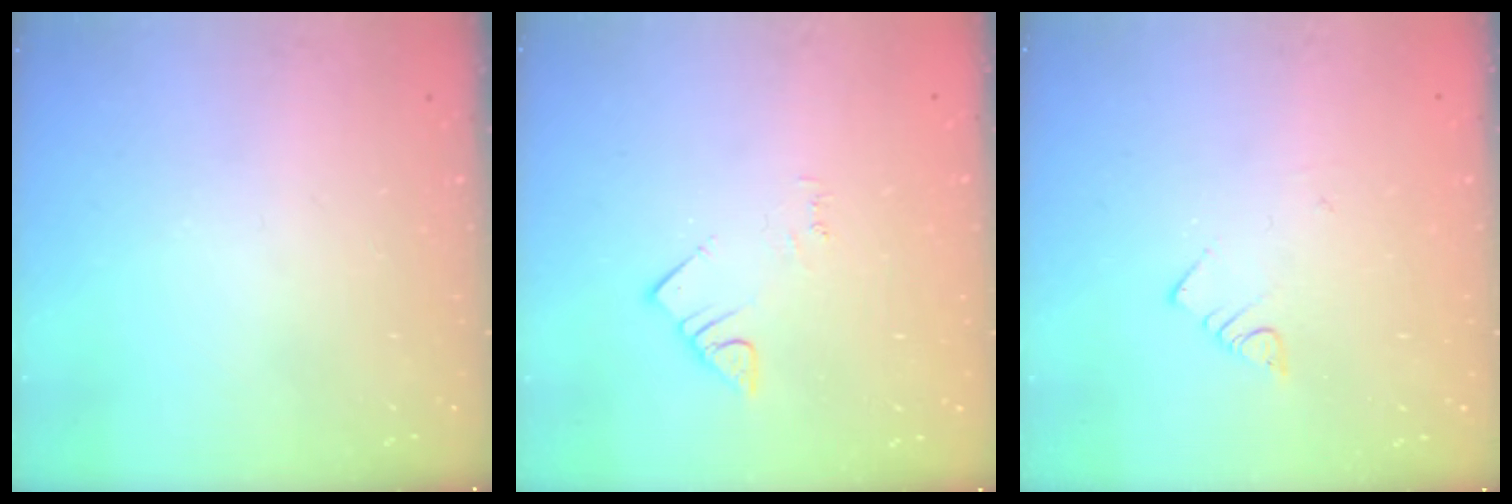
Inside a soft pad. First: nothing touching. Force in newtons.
{"total": 2.5, "press": 2.4, "slide": 0.4}
{"total": 2.6, "press": 2.6, "slide": 0.3}